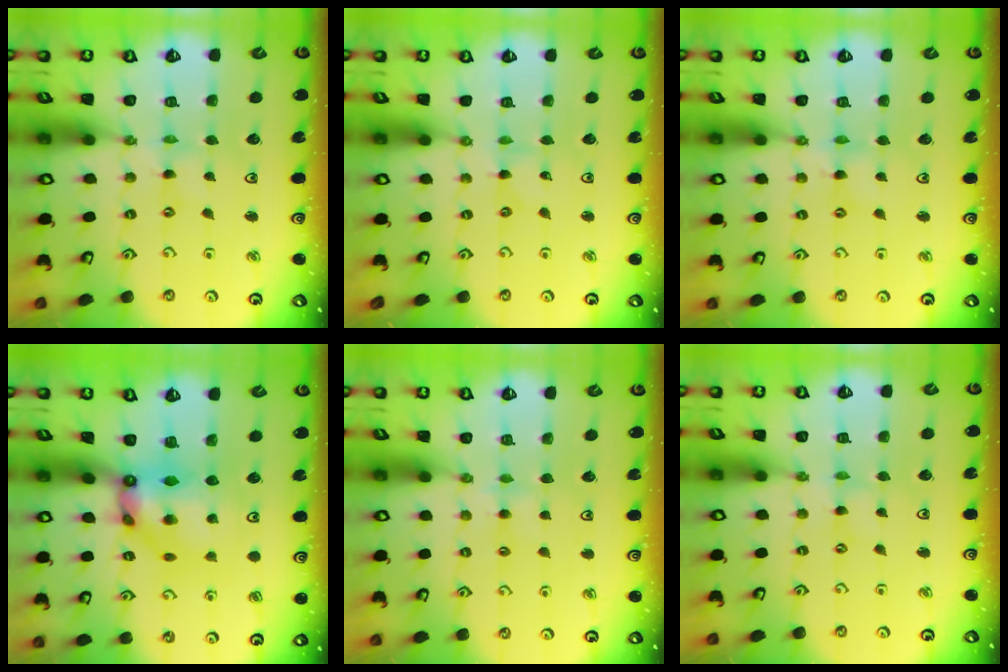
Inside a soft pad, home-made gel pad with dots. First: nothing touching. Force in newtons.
{"total": 0.0}
{"total": 3.3, "press": 3.3, "slide": 0.4}
{"total": 9.7, "press": 9.6, "slide": 1.0}
{"total": 3.4, "press": 3.4, "slide": 0.5}
{"total": 0.0}